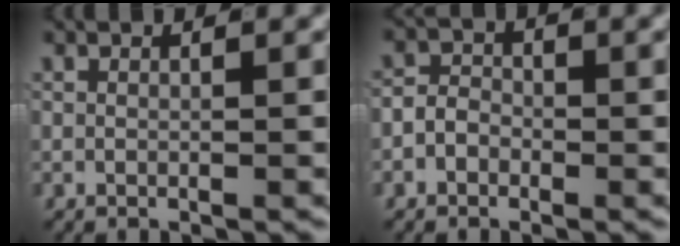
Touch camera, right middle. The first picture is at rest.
{"total": 2.2, "force": [-0.8, 1.9, 0.9], "torque": [-0.006, 0.001, -0.021]}